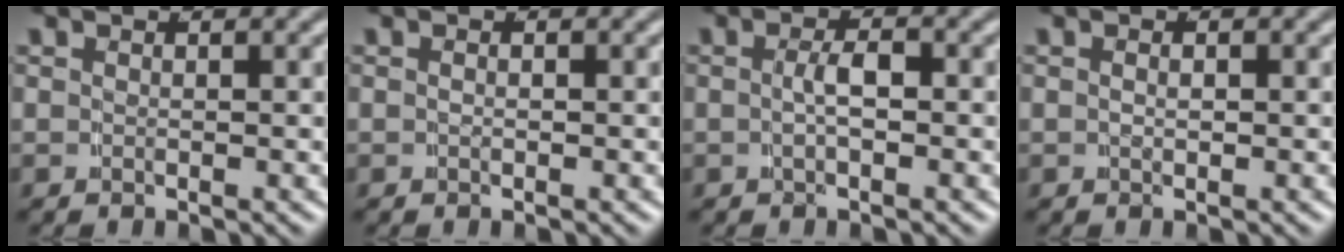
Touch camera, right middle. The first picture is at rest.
{"total": 0.6, "force": [-0.3, -0.1, 0.5], "torque": [-0.002, -0.003, -0.002]}
{"total": 2.1, "force": [-0.7, 0.3, 1.9], "torque": [-0.032, 0.000, -0.009]}
{"total": 0.8, "force": [-0.3, 0.1, 0.8], "torque": [-0.011, -0.003, -0.001]}